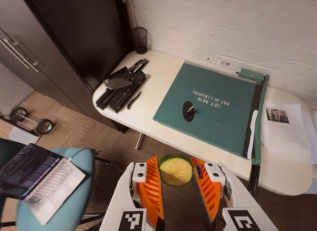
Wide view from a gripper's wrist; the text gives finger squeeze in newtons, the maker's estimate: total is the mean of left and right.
{"total": 9.6, "left": 9.3, "right": 10.0}